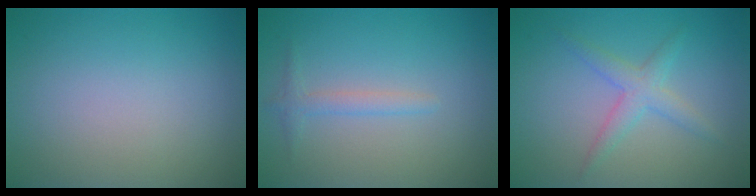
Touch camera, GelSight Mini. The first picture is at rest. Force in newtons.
{"total": 1.4, "press": 1.4, "slide": 0.0}
{"total": 2.4, "press": 2.4, "slide": 0.1}